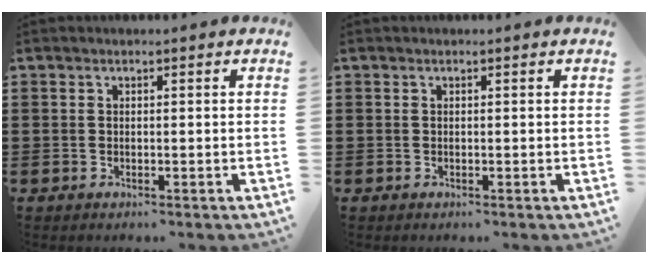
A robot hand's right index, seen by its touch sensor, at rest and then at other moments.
{"total": 0.0}